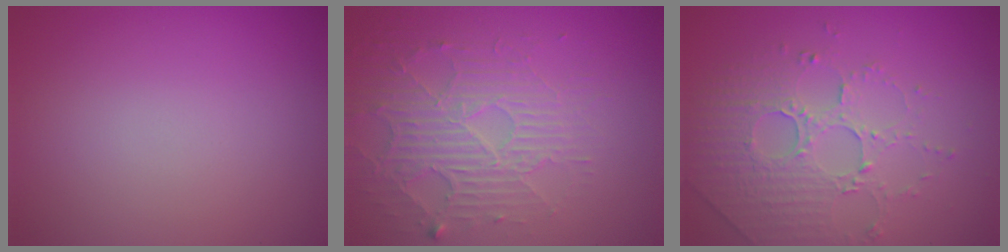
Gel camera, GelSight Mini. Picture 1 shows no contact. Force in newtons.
{"total": 4.0, "press": 3.4, "slide": 2.1}
{"total": 5.0, "press": 3.5, "slide": 3.6}